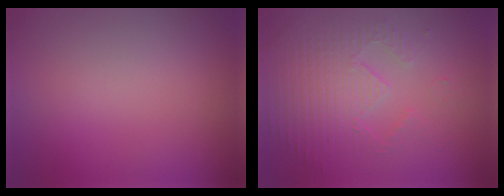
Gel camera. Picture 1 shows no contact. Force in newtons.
{"total": 3.8, "press": 3.6, "slide": 1.1}